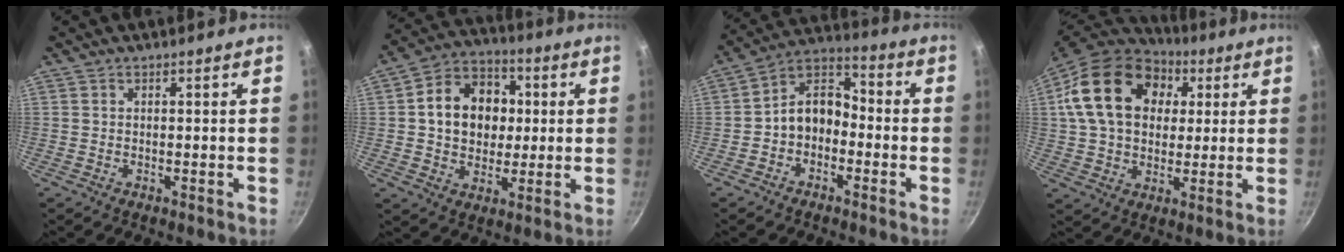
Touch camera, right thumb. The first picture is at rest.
{"total": 14.7, "force": [1.7, 11.7, 8.6], "torque": [-0.107, 0.019, 0.020]}
{"total": 9.5, "force": [-2.4, 7.0, 6.0], "torque": [-0.072, 0.054, -0.060]}
{"total": 20.7, "force": [5.4, 15.1, 13.1], "torque": [-0.209, 0.011, 0.086]}